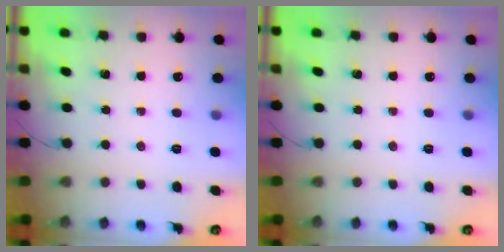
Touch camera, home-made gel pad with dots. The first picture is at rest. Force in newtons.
{"total": 0.0}